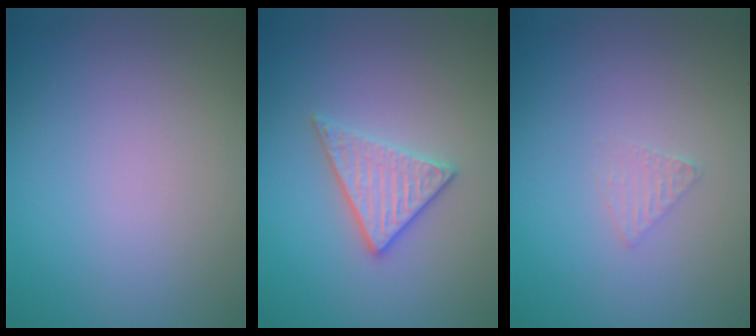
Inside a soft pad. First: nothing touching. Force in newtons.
{"total": 3.2, "press": 3.0, "slide": 1.0}
{"total": 1.0, "press": 1.0, "slide": 0.1}